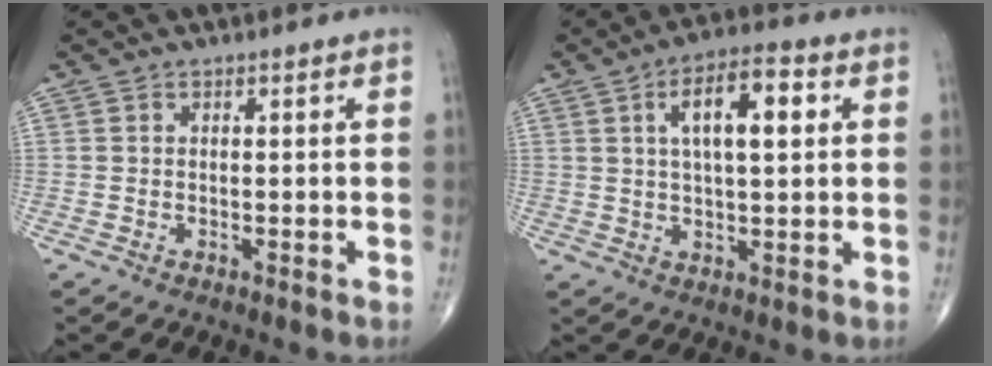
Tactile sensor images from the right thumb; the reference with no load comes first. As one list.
[{"total": 10.6, "force": [3.0, 4.0, 9.3], "torque": [-0.145, 0.008, 0.046]}]